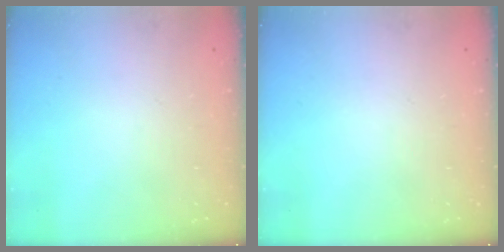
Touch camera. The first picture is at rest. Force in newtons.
{"total": 0.0}